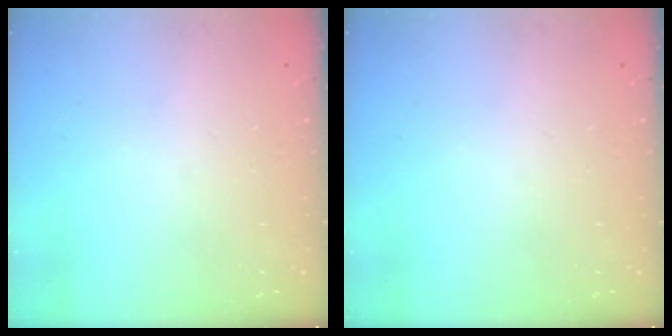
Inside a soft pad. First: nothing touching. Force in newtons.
{"total": 0.0}